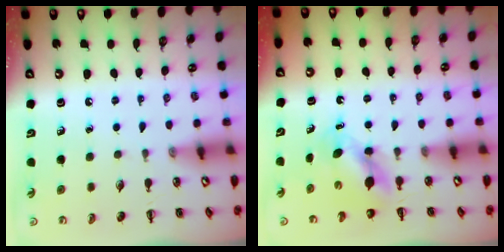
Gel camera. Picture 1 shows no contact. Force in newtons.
{"total": 5.0, "press": 5.0, "slide": 0.3}